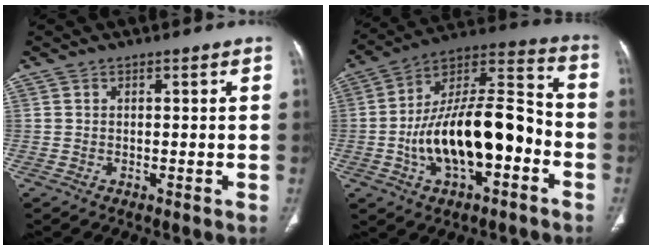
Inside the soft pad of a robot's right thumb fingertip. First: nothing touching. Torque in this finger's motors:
{"motor_torque": [2.52, 2.49, 1.76, -1.01, 0.46]}